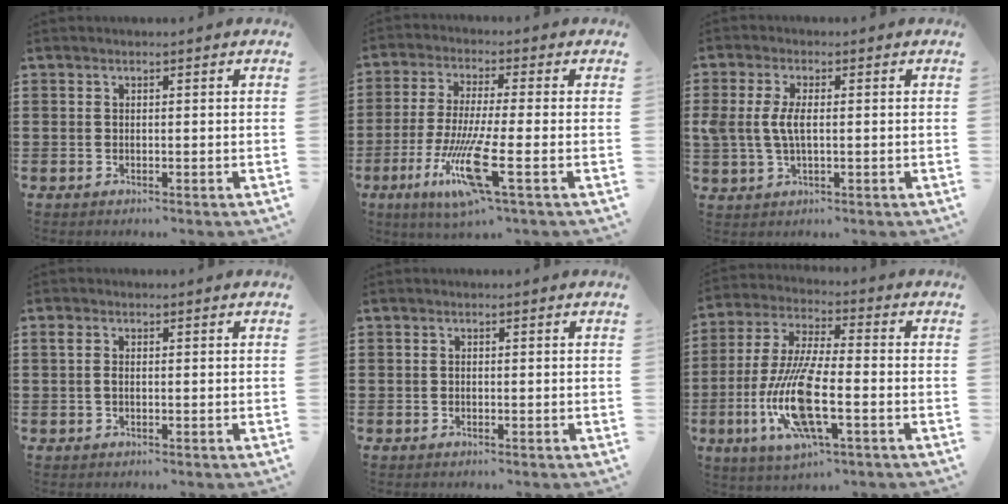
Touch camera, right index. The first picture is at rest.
{"total": 11.8, "force": [-4.2, 1.3, 10.9], "torque": [-0.232, -0.022, -0.080]}
{"total": 4.8, "force": [0.2, 2.1, 4.3], "torque": [-0.114, -0.006, -0.007]}
{"total": 1.1, "force": [0.0, 0.6, 1.0], "torque": [-0.028, 0.000, -0.003]}
{"total": 0.0}
{"total": 12.8, "force": [-4.1, 3.4, 11.6], "torque": [-0.256, -0.016, -0.079]}